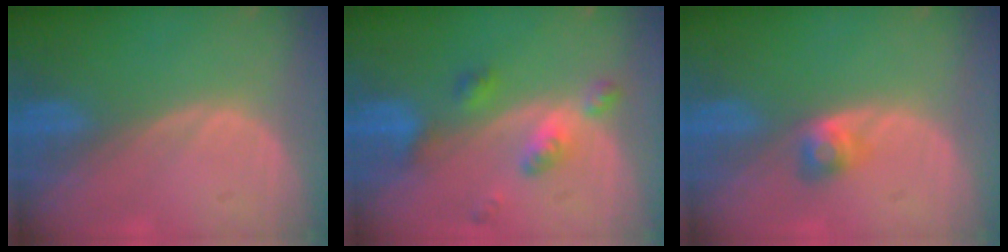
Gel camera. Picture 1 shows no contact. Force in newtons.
{"total": 5.8, "press": 5.0, "slide": 2.8}
{"total": 2.7, "press": 2.4, "slide": 1.1}